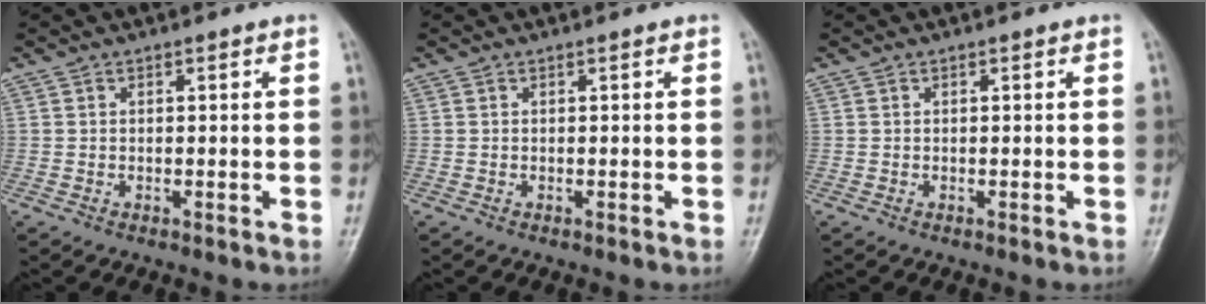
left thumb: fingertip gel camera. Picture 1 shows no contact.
{"total": 0.0}
{"total": 0.0}